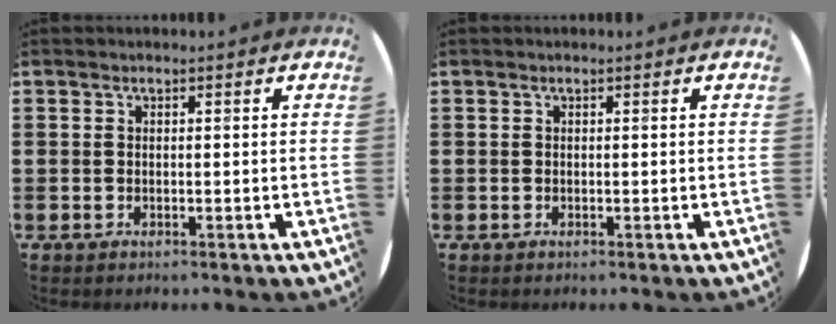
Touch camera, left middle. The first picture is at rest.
{"total": 0.0}